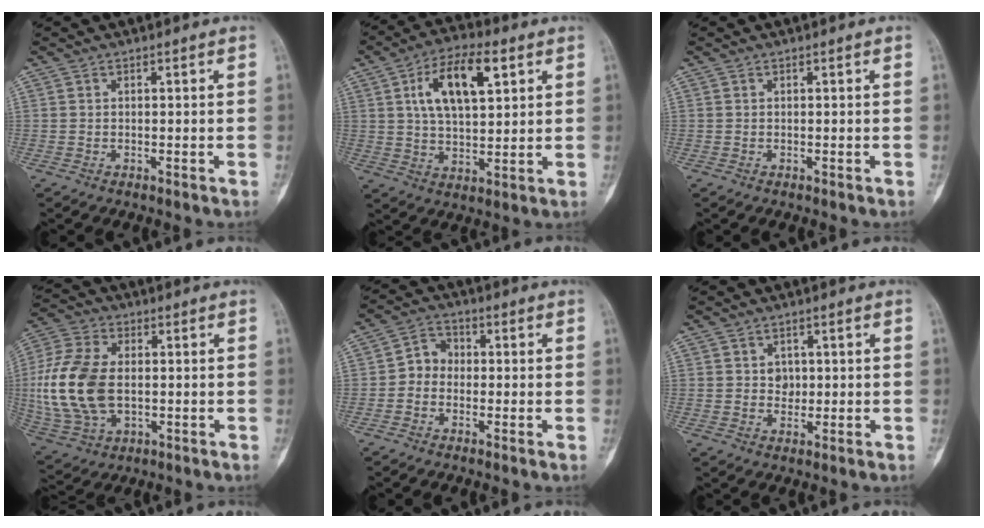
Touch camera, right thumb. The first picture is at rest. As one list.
[{"total": 13.4, "force": [4.9, 6.4, 10.7], "torque": [-0.175, -0.001, 0.085]}, {"total": 0.0}, {"total": 17.8, "force": [-0.1, 11.1, 13.9], "torque": [-0.306, 0.003, 0.004]}, {"total": 4.6, "force": [-0.9, 3.9, 2.2], "torque": [-0.019, 0.018, -0.030]}, {"total": 2.7, "force": [0.4, 2.3, 1.3], "torque": [0.001, 0.002, 0.006]}]